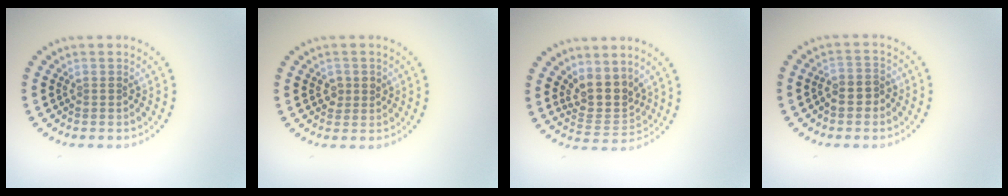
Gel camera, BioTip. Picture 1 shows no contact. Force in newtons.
{"total": 1.5, "press": 1.5, "slide": 0.3}
{"total": 3.8, "press": 3.0, "slide": 2.3}
{"total": 1.7, "press": 1.6, "slide": 0.8}